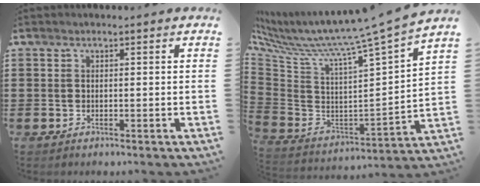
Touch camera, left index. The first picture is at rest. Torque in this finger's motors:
{"motor_torque": [1.55, -0.59, 0.44, 0.14]}